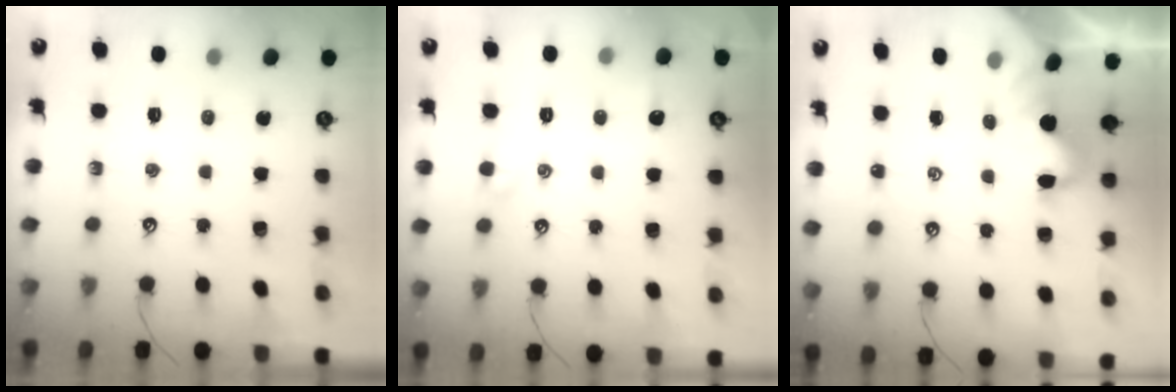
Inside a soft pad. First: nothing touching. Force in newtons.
{"total": 1.0, "press": 0.7, "slide": 0.6}
{"total": 1.5, "press": 1.4, "slide": 0.3}